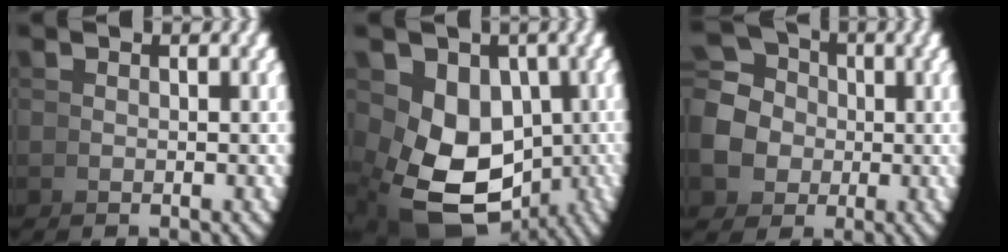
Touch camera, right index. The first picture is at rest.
{"total": 11.0, "force": [-2.8, 8.2, 6.7], "torque": [-0.151, -0.066, -0.012]}
{"total": 9.6, "force": [0.2, 8.8, 4.0], "torque": [-0.088, -0.032, 0.009]}